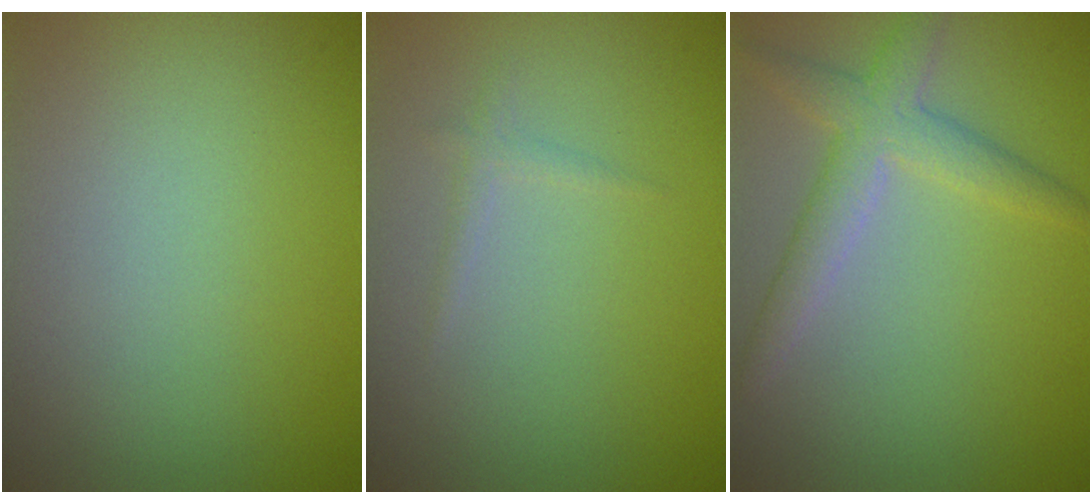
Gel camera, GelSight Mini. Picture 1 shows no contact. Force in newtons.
{"total": 0.8, "press": 0.8, "slide": 0.0}
{"total": 3.4, "press": 3.4, "slide": 0.1}